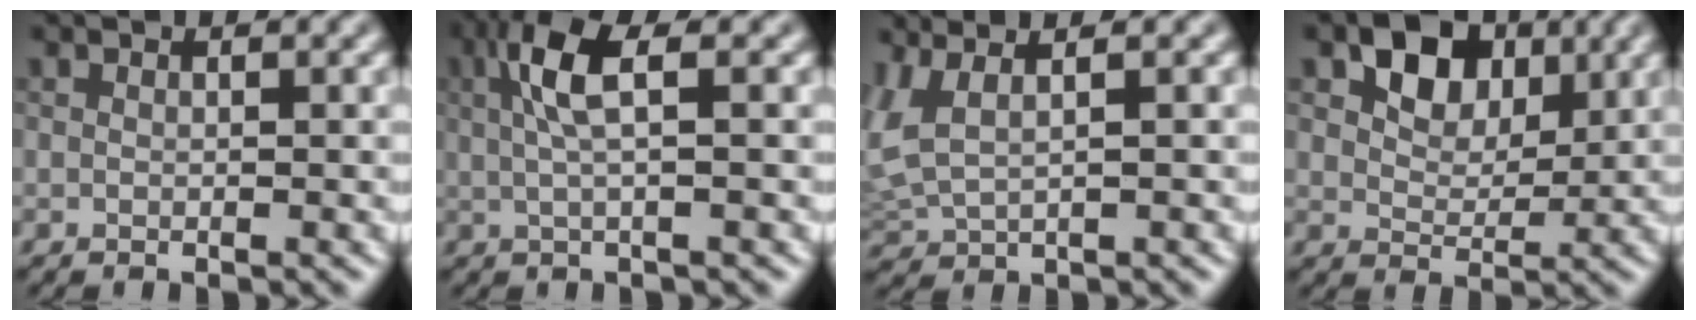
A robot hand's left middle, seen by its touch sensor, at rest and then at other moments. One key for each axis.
{"total": 3.8, "fx": 0.6, "fy": 0.8, "fz": 3.7, "tx": -0.083, "ty": 0.011, "tz": 0.021}
{"total": 3.0, "fx": 0.7, "fy": 1.3, "fz": 2.6, "tx": -0.088, "ty": 0.010, "tz": 0.027}
{"total": 4.4, "fx": 1.8, "fy": 3.1, "fz": 2.6, "tx": -0.045, "ty": 0.002, "tz": 0.028}